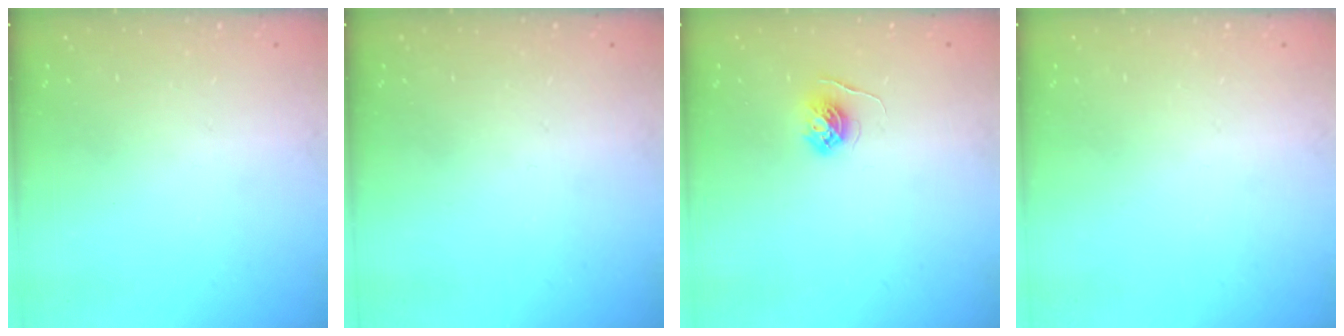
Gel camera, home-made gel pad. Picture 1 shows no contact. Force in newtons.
{"total": 0.0}
{"total": 4.8, "press": 4.7, "slide": 0.5}
{"total": 0.0}